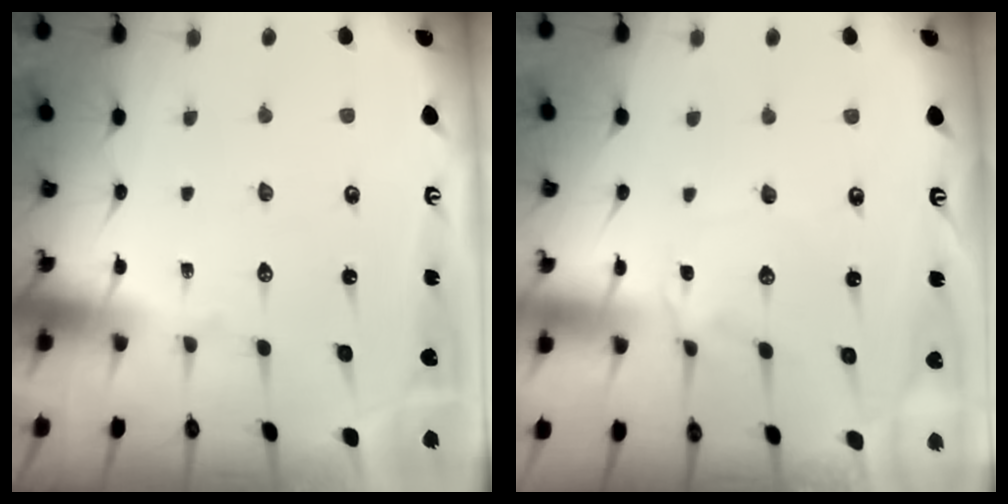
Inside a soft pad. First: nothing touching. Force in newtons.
{"total": 1.8, "press": 1.8, "slide": 0.4}